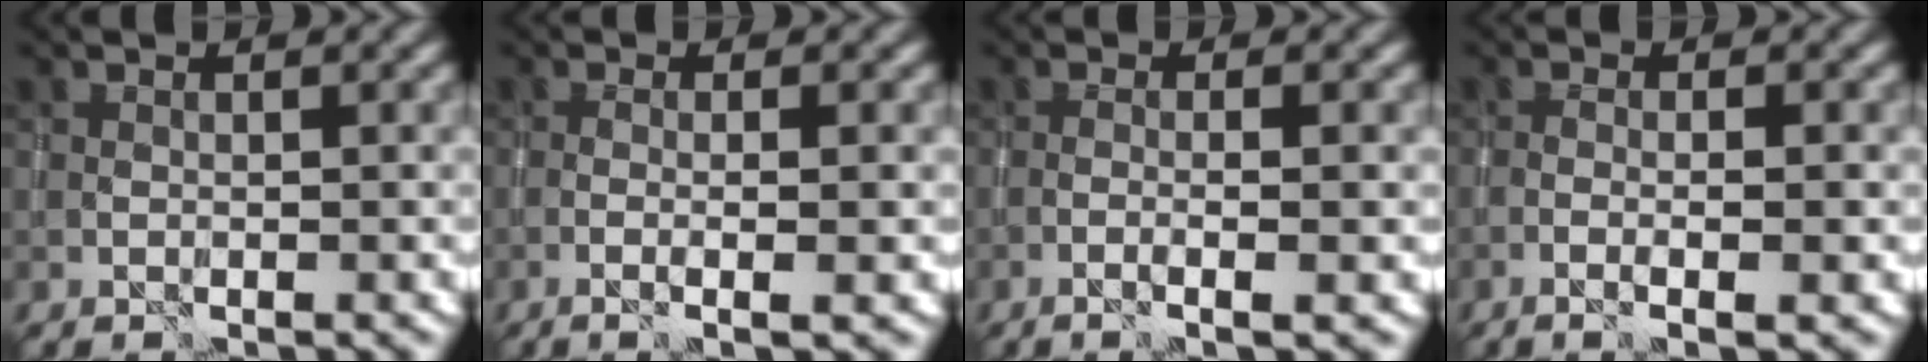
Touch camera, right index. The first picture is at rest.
{"total": 2.9, "force": [-0.6, 0.5, 2.8], "torque": [-0.042, 0.003, -0.017]}
{"total": 2.7, "force": [-0.9, 0.3, 2.5], "torque": [-0.040, 0.004, -0.024]}
{"total": 2.8, "force": [-1.1, 0.3, 2.6], "torque": [-0.044, 0.002, -0.024]}